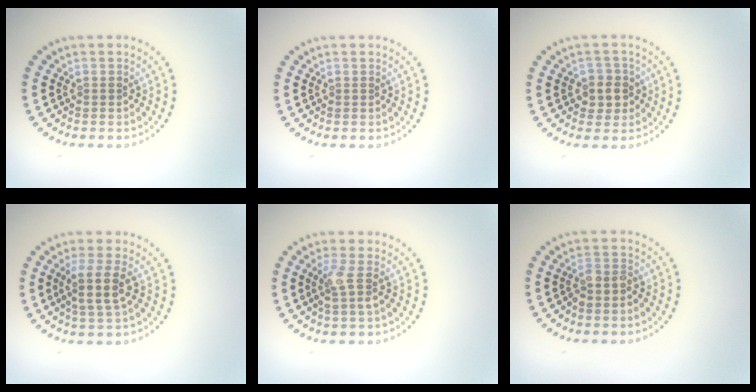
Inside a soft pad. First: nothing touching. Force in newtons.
{"total": 0.0}
{"total": 2.5, "press": 2.2, "slide": 1.1}
{"total": 2.8, "press": 2.5, "slide": 1.4}
{"total": 2.0, "press": 1.6, "slide": 1.2}
{"total": 1.8, "press": 1.5, "slide": 1.0}